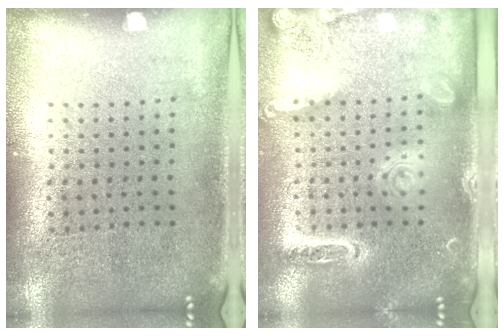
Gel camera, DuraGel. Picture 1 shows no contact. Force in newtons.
{"total": 2.2, "press": 1.9, "slide": 1.1}